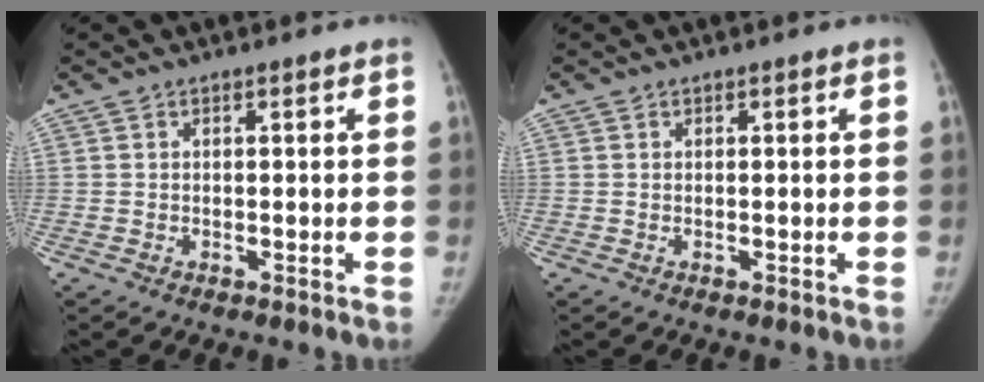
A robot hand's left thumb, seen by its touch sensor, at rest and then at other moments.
{"total": 0.0}